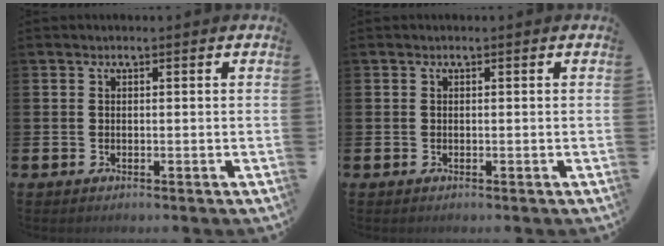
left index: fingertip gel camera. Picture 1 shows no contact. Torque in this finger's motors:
{"motor_torque": [-0.02, 0.04, 0.01, 0.00]}